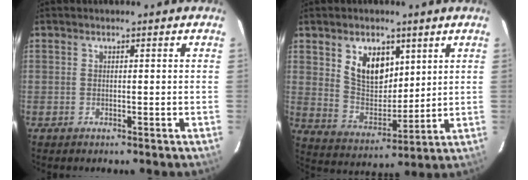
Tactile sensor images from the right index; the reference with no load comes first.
{"total": 10.8, "force": [5.0, 6.8, 6.8], "torque": [-0.117, 0.005, 0.104]}